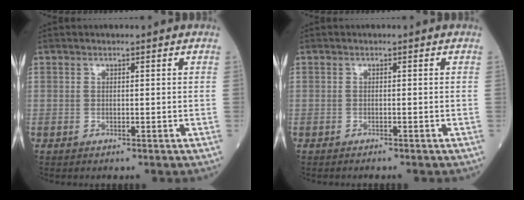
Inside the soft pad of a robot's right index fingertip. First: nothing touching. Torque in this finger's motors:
{"motor_torque": [0.09, -0.03, -0.03, -0.01]}